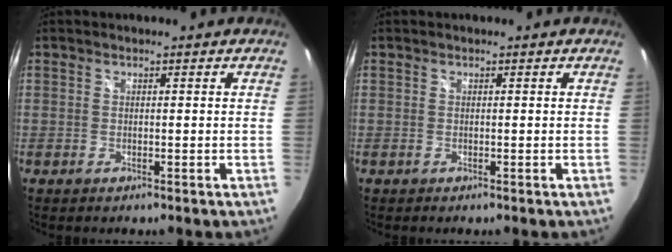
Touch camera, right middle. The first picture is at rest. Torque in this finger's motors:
{"motor_torque": [0.26, -0.23, -0.04, 0.01]}